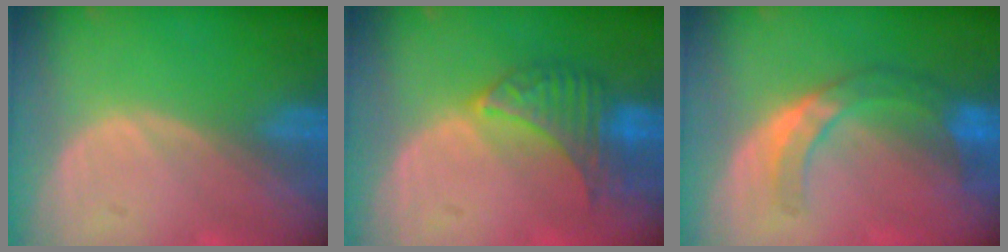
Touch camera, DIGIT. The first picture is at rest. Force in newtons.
{"total": 6.5, "press": 6.5, "slide": 0.6}
{"total": 7.3, "press": 6.4, "slide": 3.4}